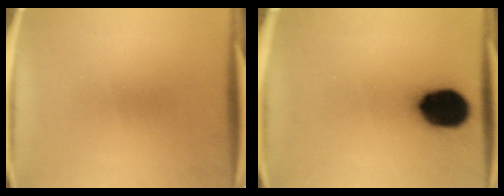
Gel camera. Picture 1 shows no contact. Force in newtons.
{"total": 16.0}